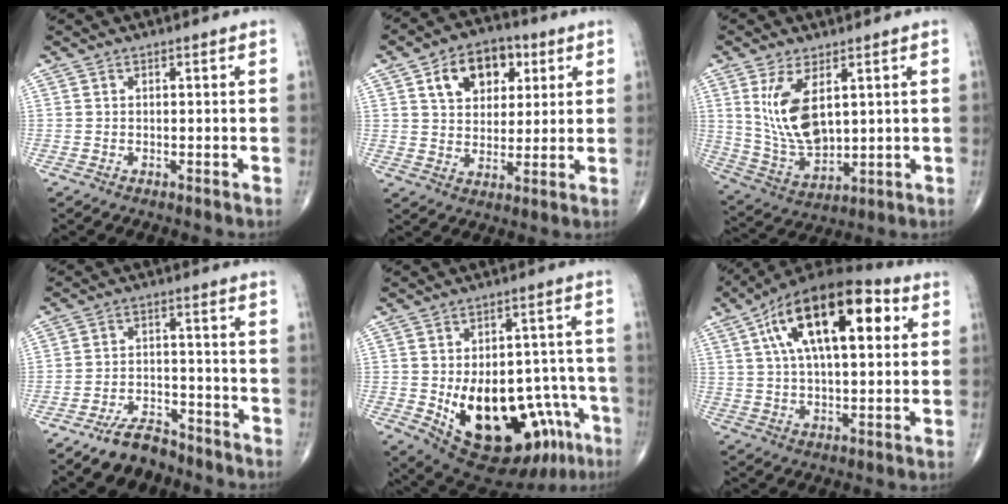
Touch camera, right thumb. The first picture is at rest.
{"total": 12.0, "force": [4.8, 8.1, 7.4], "torque": [-0.081, -0.006, 0.076]}
{"total": 11.9, "force": [3.6, 6.0, 9.7], "torque": [-0.180, -0.023, 0.087]}
{"total": 7.4, "force": [-5.9, 3.5, 2.6], "torque": [-0.031, 0.045, -0.102]}
{"total": 23.3, "force": [-9.1, 12.2, 17.7], "torque": [-0.206, 0.027, -0.105]}
{"total": 22.3, "force": [7.5, 9.8, 18.5], "torque": [-0.303, 0.014, 0.117]}